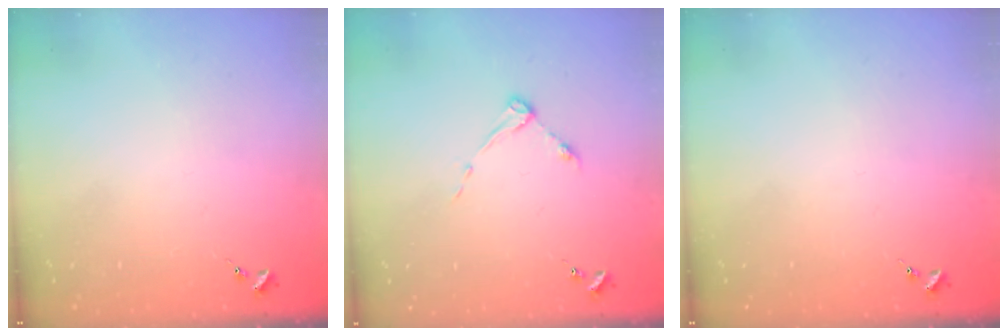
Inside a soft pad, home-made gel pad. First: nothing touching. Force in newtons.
{"total": 4.3, "press": 4.3, "slide": 0.6}
{"total": 0.0}